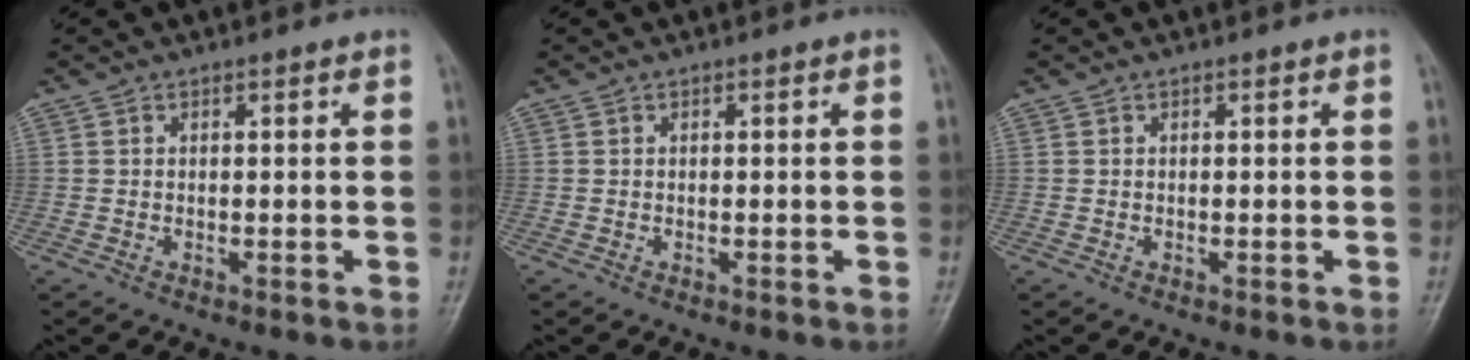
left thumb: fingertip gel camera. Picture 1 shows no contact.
{"total": 0.0}
{"total": 0.0}